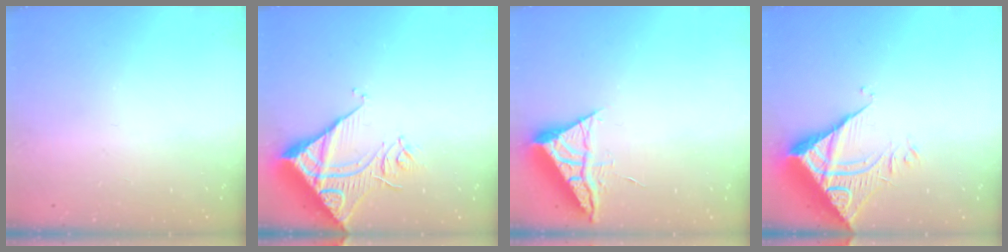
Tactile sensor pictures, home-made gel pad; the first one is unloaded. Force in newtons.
{"total": 13.9, "press": 13.8, "slide": 1.7}
{"total": 6.0, "press": 5.9, "slide": 0.4}
{"total": 9.0, "press": 8.9, "slide": 0.8}